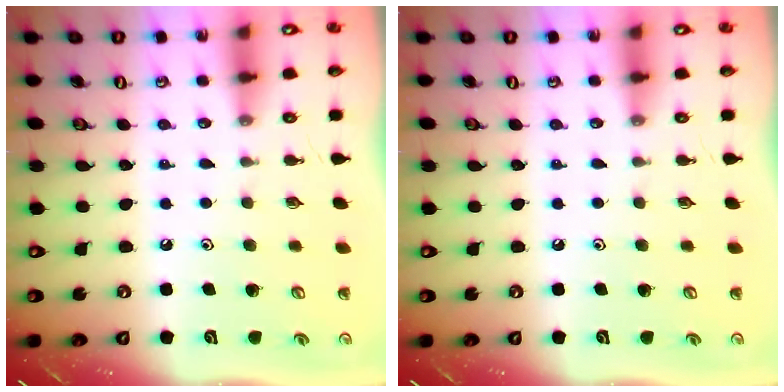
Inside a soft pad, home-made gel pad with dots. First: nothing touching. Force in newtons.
{"total": 0.0}